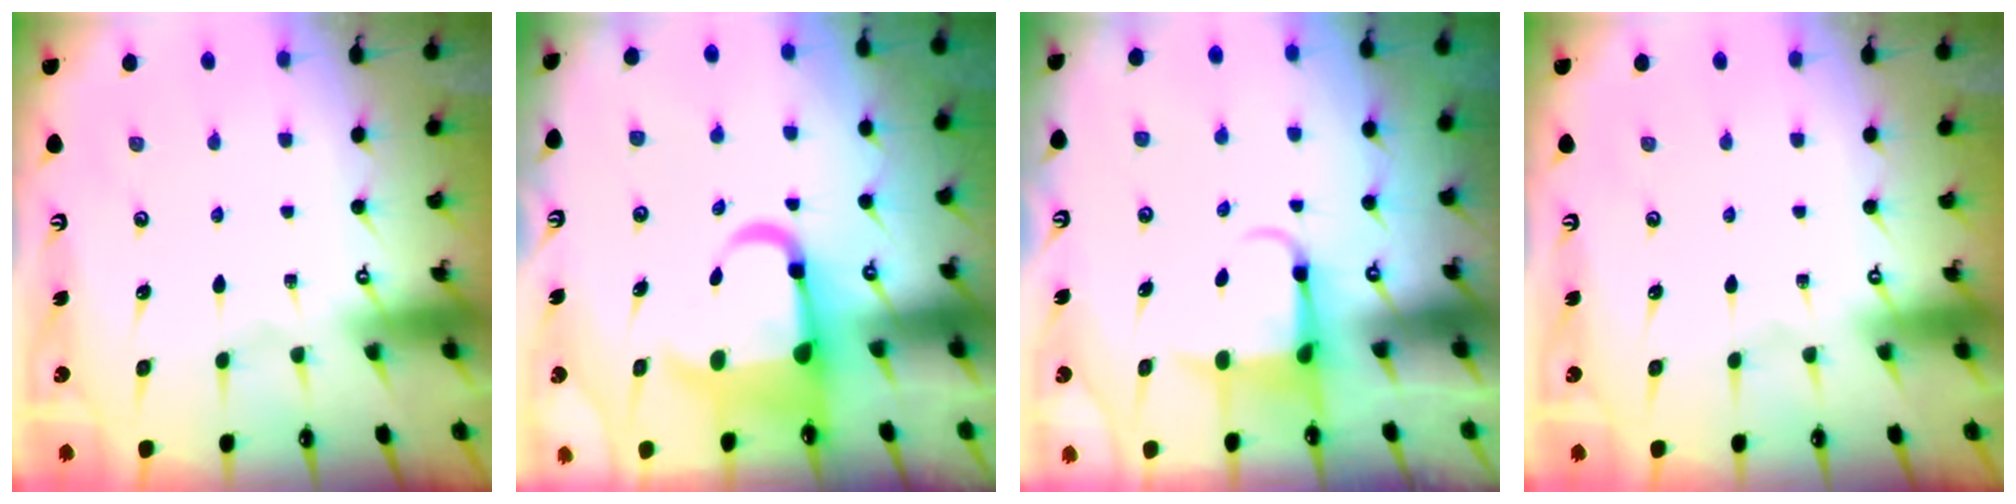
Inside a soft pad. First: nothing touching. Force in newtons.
{"total": 9.7, "press": 9.4, "slide": 2.3}
{"total": 3.8, "press": 3.7, "slide": 0.7}
{"total": 0.0}